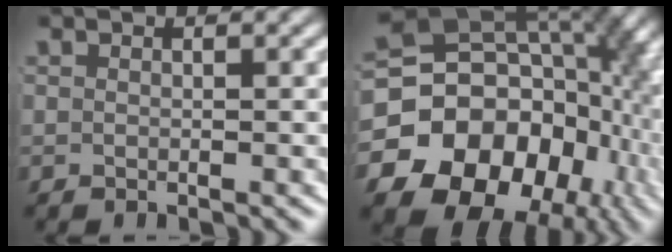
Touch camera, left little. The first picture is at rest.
{"total": 22.5, "force": [-3.0, 17.8, 13.4], "torque": [-0.266, -0.061, -0.040]}